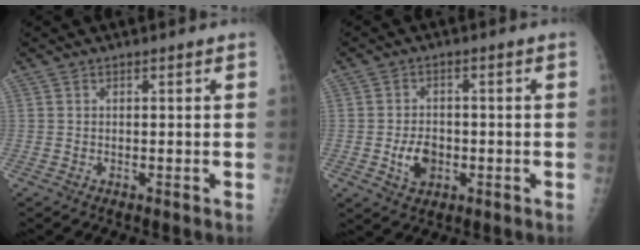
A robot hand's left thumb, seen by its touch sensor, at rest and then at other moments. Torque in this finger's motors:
{"motor_torque": [0.14, 0.15, -0.14, 0.12, 0.03]}